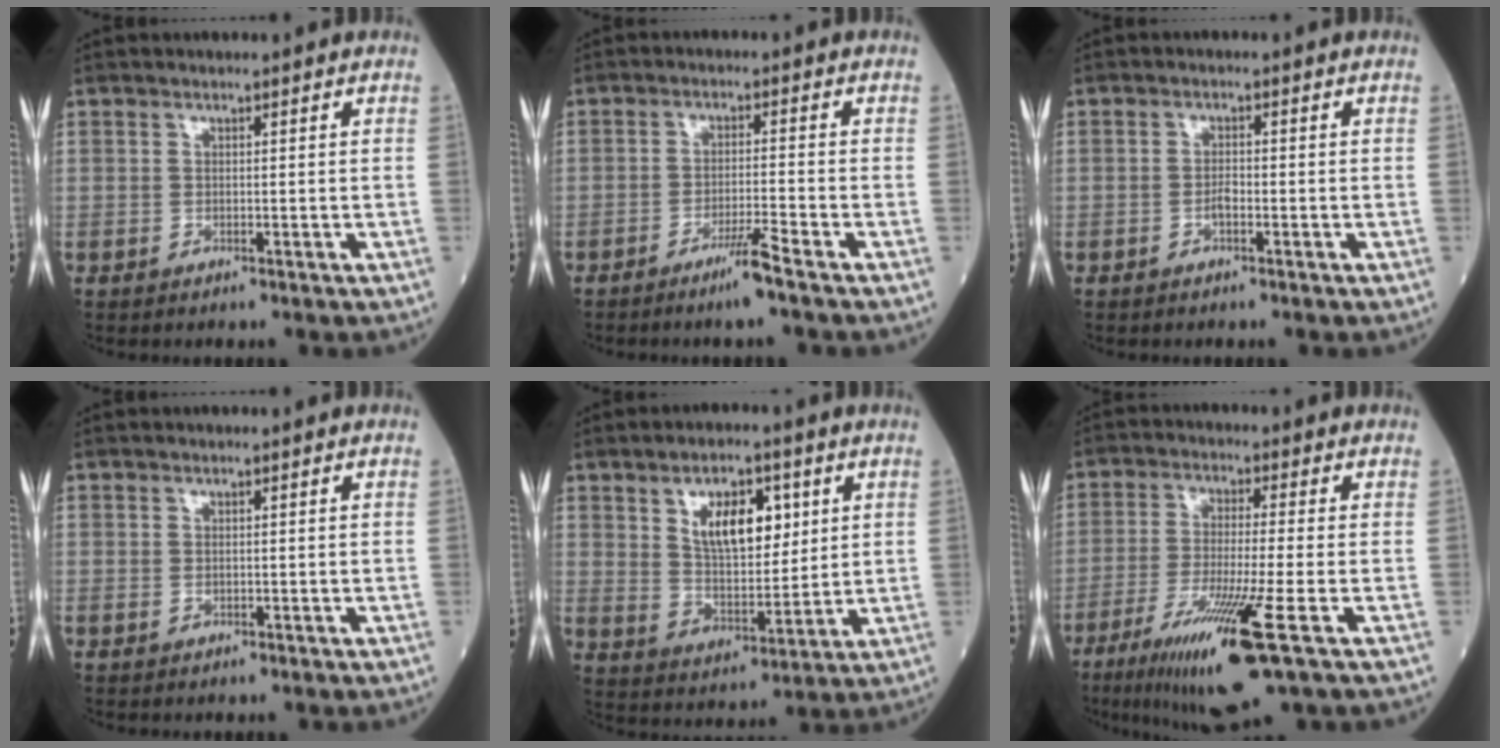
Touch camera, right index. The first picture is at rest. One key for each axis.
{"total": 4.3, "fx": -3.0, "fy": -0.8, "fz": 3.0, "tx": -0.057, "ty": -0.008, "tz": -0.059}
{"total": 1.4, "fx": -0.7, "fy": 0.4, "fz": 1.2, "tx": -0.022, "ty": 0.002, "tz": -0.012}
{"total": 0.0}
{"total": 9.9, "fx": 3.8, "fy": 4.5, "fz": 8.0, "tx": -0.136, "ty": 0.005, "tz": 0.073}
{"total": 13.5, "fx": -6.3, "fy": -0.1, "fz": 11.9, "tx": -0.226, "ty": -0.040, "tz": -0.108}